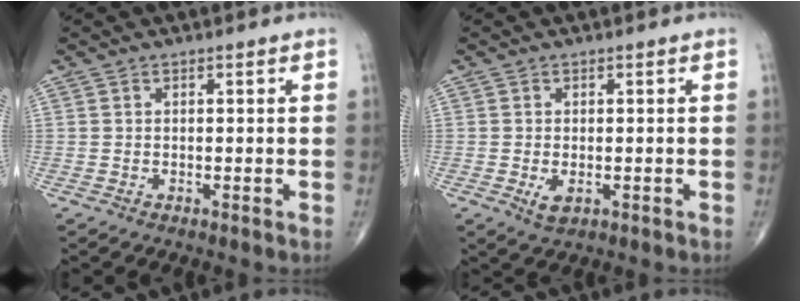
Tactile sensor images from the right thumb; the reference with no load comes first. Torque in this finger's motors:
{"motor_torque": [-0.41, -0.07, 0.18, 0.18, 0.04]}